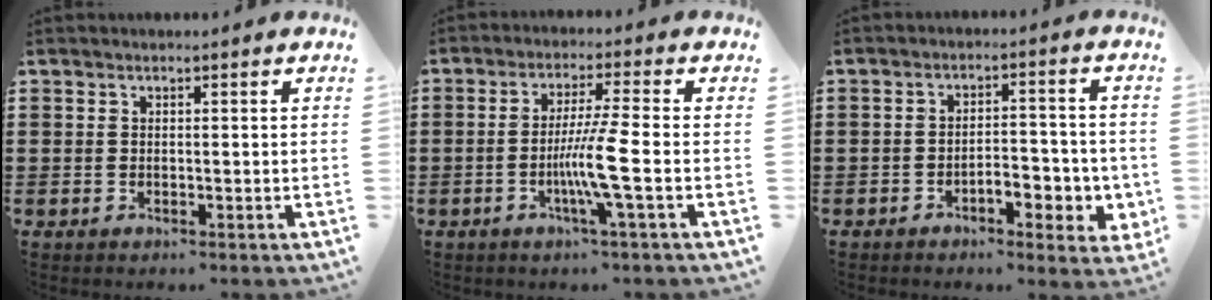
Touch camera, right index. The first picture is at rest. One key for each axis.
{"total": 6.9, "fx": -2.1, "fy": -0.9, "fz": 6.6, "tx": -0.124, "ty": -0.019, "tz": -0.043}
{"total": 5.2, "fx": -2.5, "fy": 2.4, "fz": 3.9, "tx": -0.049, "ty": 0.004, "tz": -0.049}